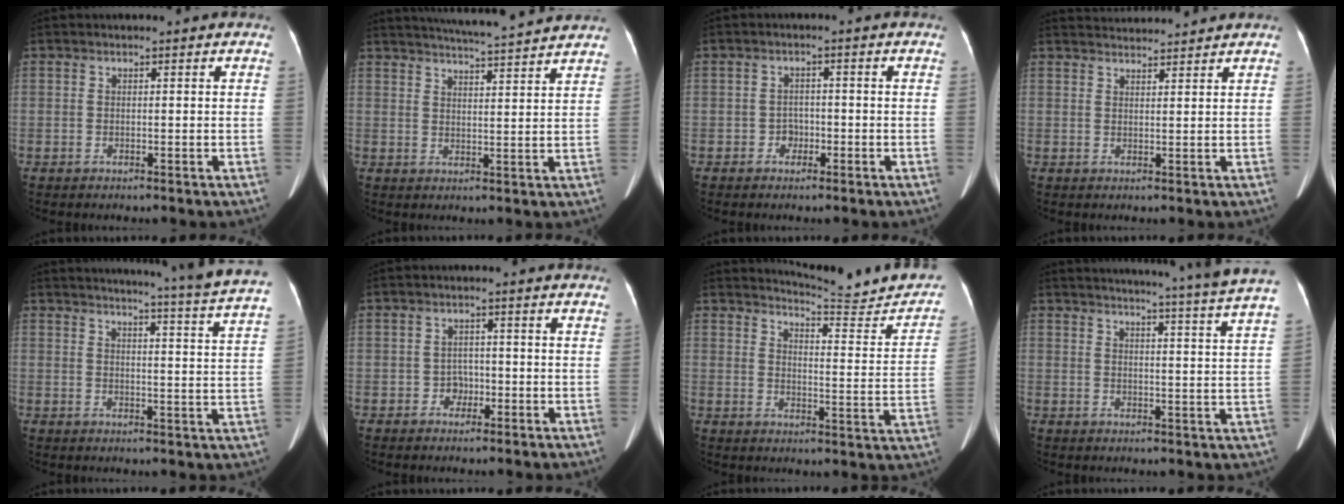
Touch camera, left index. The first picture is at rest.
{"total": 12.5, "force": [11.6, -0.2, 4.6], "torque": [-0.077, 0.016, 0.154]}
{"total": 1.9, "force": [-1.0, 1.5, 0.7], "torque": [-0.007, 0.007, -0.018]}
{"total": 5.4, "force": [5.3, -0.1, 0.6], "torque": [-0.016, 0.028, 0.079]}
{"total": 16.3, "force": [15.0, -2.3, 5.9], "torque": [-0.091, -0.082, 0.165]}
{"total": 2.2, "force": [-1.1, 1.8, 0.9], "torque": [-0.009, 0.007, -0.018]}
{"total": 12.6, "force": [12.4, 0.8, 2.2], "torque": [-0.017, -0.050, 0.148]}
{"total": 17.0, "force": [15.3, -2.5, 6.8], "torque": [-0.107, -0.065, 0.173]}